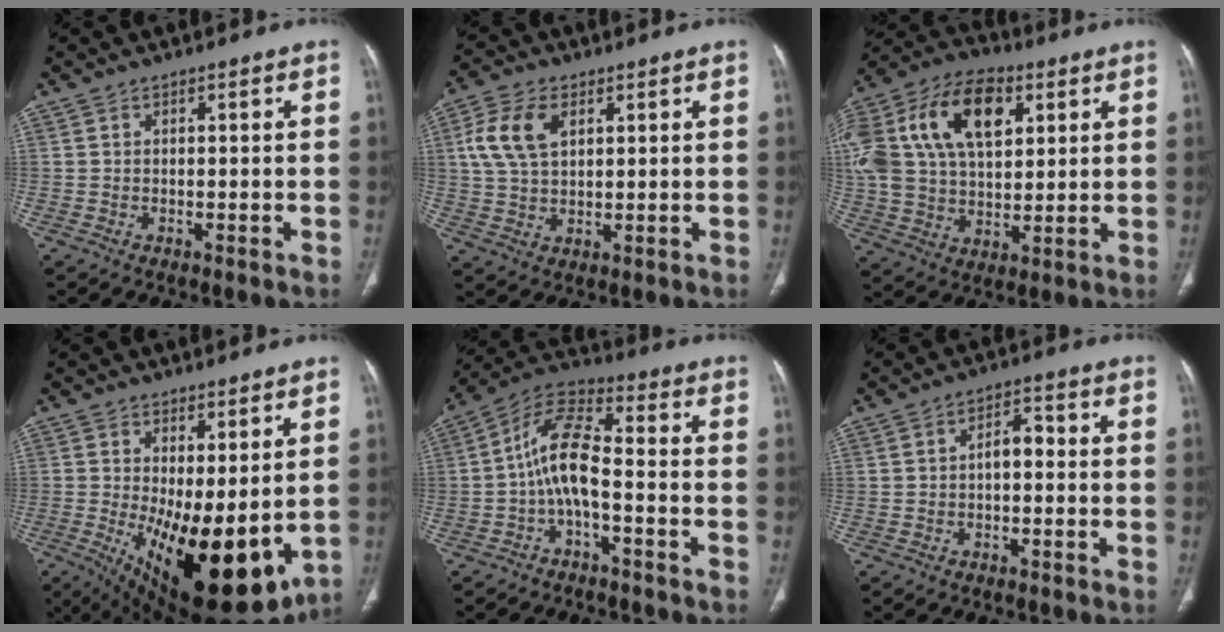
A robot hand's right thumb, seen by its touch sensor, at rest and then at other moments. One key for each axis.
{"total": 9.1, "fx": 3.0, "fy": 5.5, "fz": 6.6, "tx": -0.133, "ty": 0.003, "tz": 0.060}
{"total": 29.1, "fx": 9.8, "fy": 18.0, "fz": 20.6, "tx": -0.448, "ty": 0.047, "tz": 0.181}
{"total": 19.2, "fx": -1.3, "fy": 7.8, "fz": 17.5, "tx": -0.267, "ty": -0.038, "tz": 0.010}
{"total": 9.8, "fx": -2.5, "fy": 3.7, "fz": 8.8, "tx": -0.172, "ty": 0.053, "tz": -0.057}
{"total": 3.6, "fx": -0.5, "fy": 2.0, "fz": 2.9, "tx": -0.037, "ty": 0.019, "tz": -0.014}